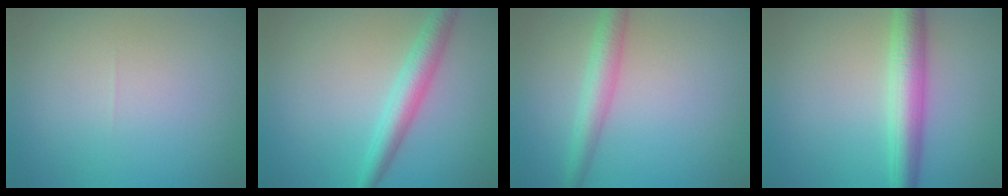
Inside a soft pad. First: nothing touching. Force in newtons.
{"total": 3.6, "press": 3.6, "slide": 0.1}
{"total": 3.3, "press": 3.3, "slide": 0.0}
{"total": 5.0, "press": 5.0, "slide": 0.1}